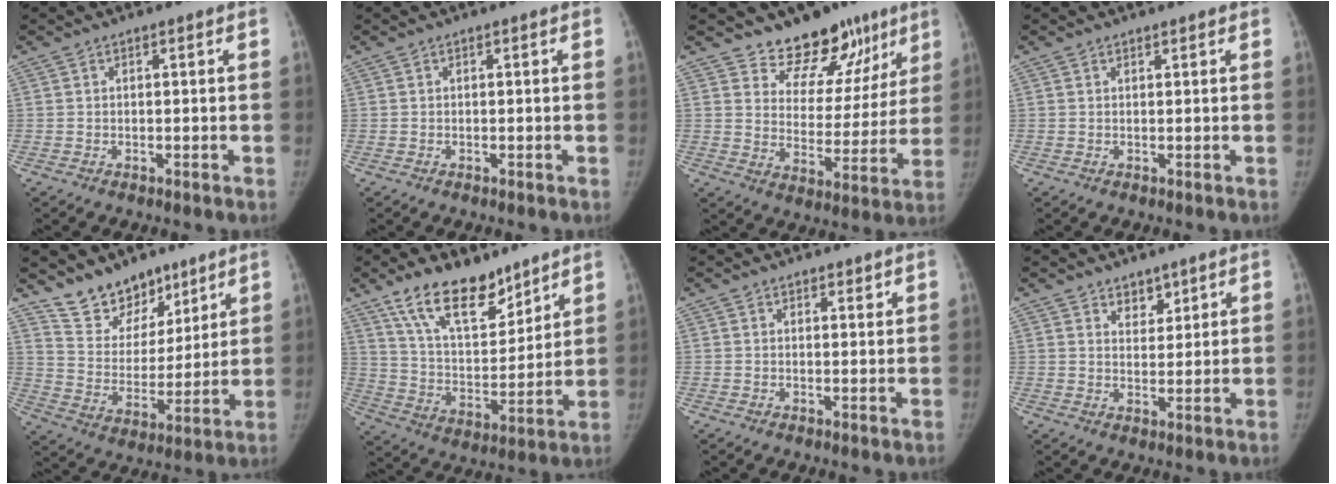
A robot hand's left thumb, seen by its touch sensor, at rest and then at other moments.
{"total": 0.0}
{"total": 14.5, "force": [11.1, 8.2, 4.5], "torque": [0.000, -0.075, 0.158]}
{"total": 0.6, "force": [0.5, 0.3, 0.0], "torque": [0.003, -0.004, 0.007]}
{"total": 12.5, "force": [9.8, 7.0, 3.2], "torque": [-0.004, -0.074, 0.183]}
{"total": 16.2, "force": [11.6, 7.3, 8.6], "torque": [-0.105, -0.073, 0.215]}
{"total": 1.4, "force": [1.2, 0.7, 0.4], "torque": [0.009, -0.007, 0.015]}
{"total": 3.8, "force": [2.9, 2.2, 1.2], "torque": [0.004, -0.022, 0.049]}